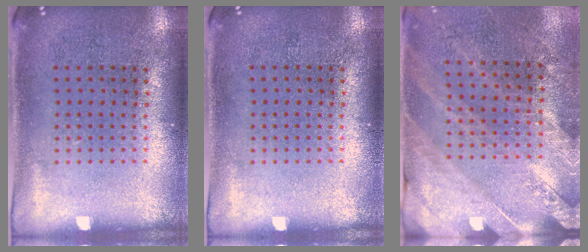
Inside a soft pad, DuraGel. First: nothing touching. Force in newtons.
{"total": 0.0}
{"total": 2.5, "press": 2.3, "slide": 0.8}